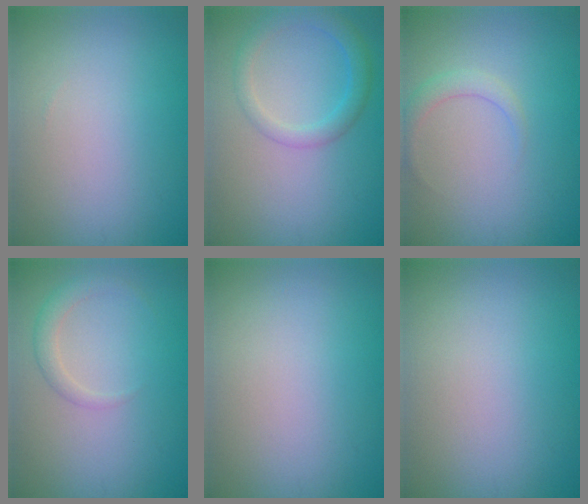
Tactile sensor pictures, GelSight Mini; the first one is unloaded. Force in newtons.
{"total": 2.8, "press": 2.8, "slide": 0.2}
{"total": 1.6, "press": 1.6, "slide": 0.1}
{"total": 1.8, "press": 1.8, "slide": 0.1}
{"total": 0.0}
{"total": 0.0}